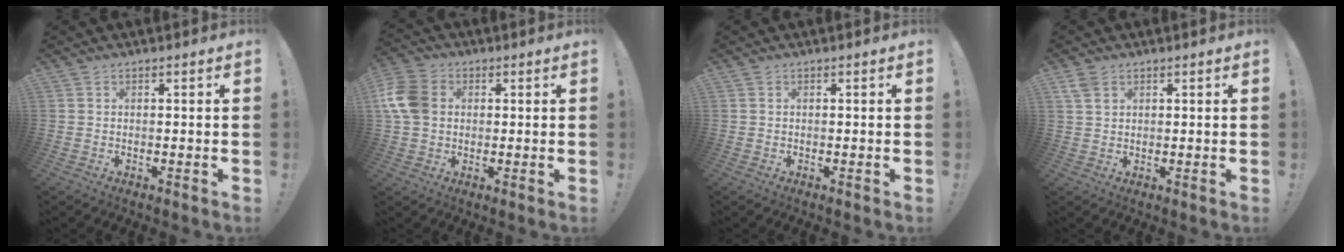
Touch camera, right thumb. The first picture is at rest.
{"total": 11.1, "force": [1.5, 8.6, 6.9], "torque": [-0.136, 0.009, 0.031]}
{"total": 0.0}
{"total": 3.4, "force": [1.9, 2.0, 2.0], "torque": [-0.037, -0.003, 0.037]}